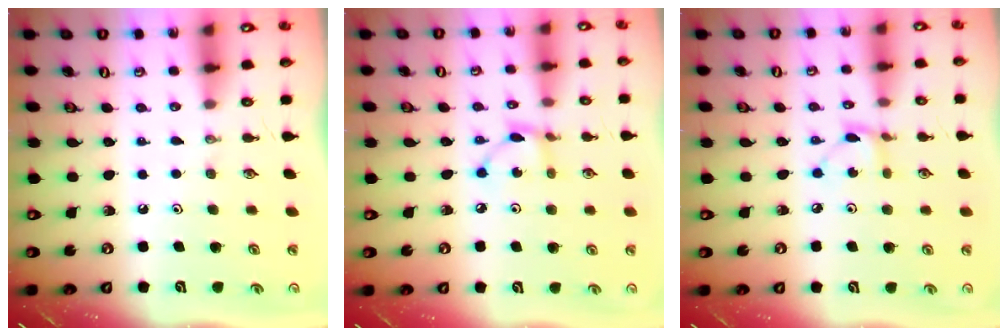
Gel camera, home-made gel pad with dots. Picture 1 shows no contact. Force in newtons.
{"total": 3.5, "press": 3.5, "slide": 0.1}
{"total": 2.8, "press": 2.8, "slide": 0.1}